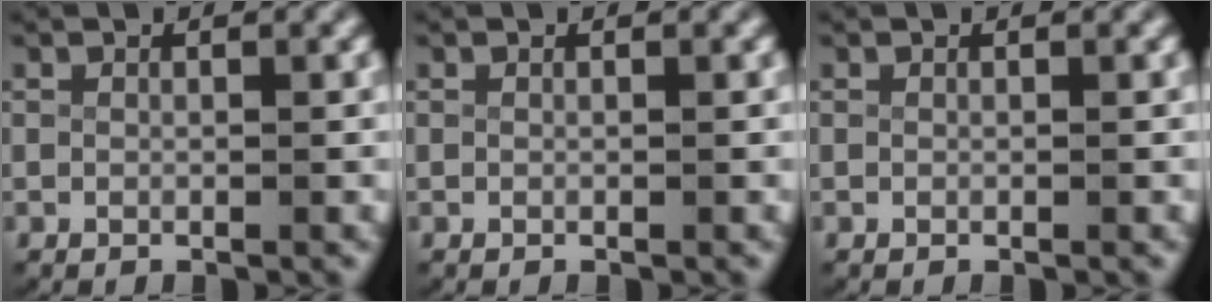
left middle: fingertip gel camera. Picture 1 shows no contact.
{"total": 0.0}
{"total": 0.0}